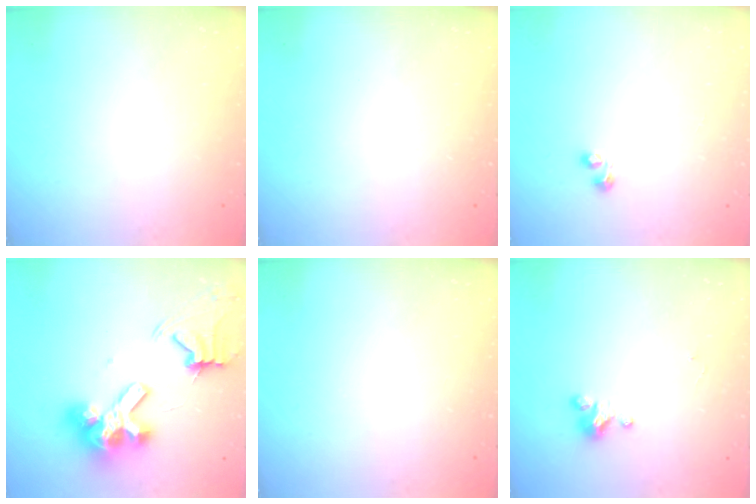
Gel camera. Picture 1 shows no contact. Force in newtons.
{"total": 0.0}
{"total": 1.7, "press": 1.6, "slide": 0.6}
{"total": 15.0, "press": 14.9, "slide": 1.8}
{"total": 0.0}
{"total": 2.7, "press": 2.7, "slide": 0.3}